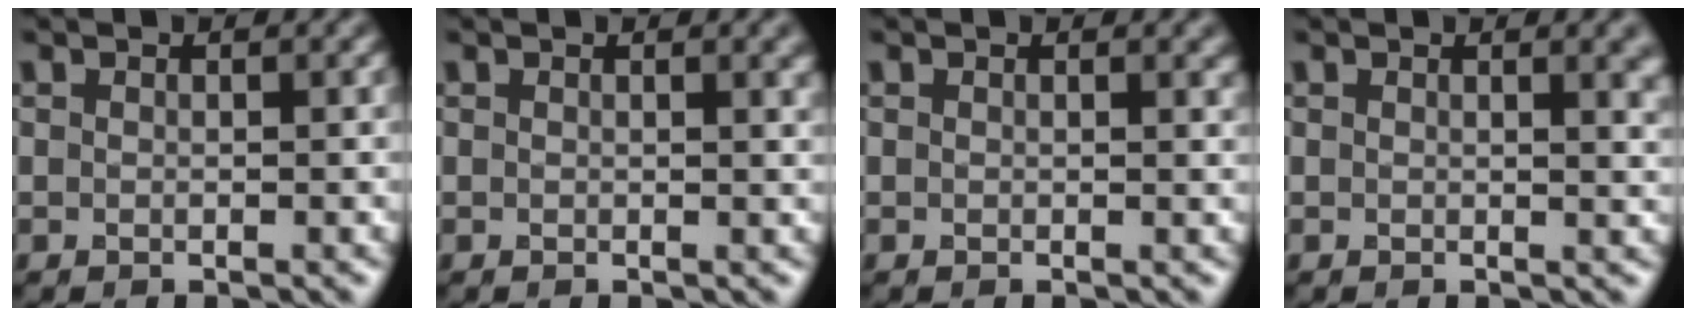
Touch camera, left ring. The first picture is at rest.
{"total": 1.5, "force": [0.8, 0.5, 1.2], "torque": [-0.006, 0.004, 0.009]}
{"total": 0.7, "force": [0.5, 0.1, 0.4], "torque": [-0.002, 0.001, 0.007]}
{"total": 2.5, "force": [1.1, 1.0, 2.0], "torque": [-0.009, 0.004, 0.013]}